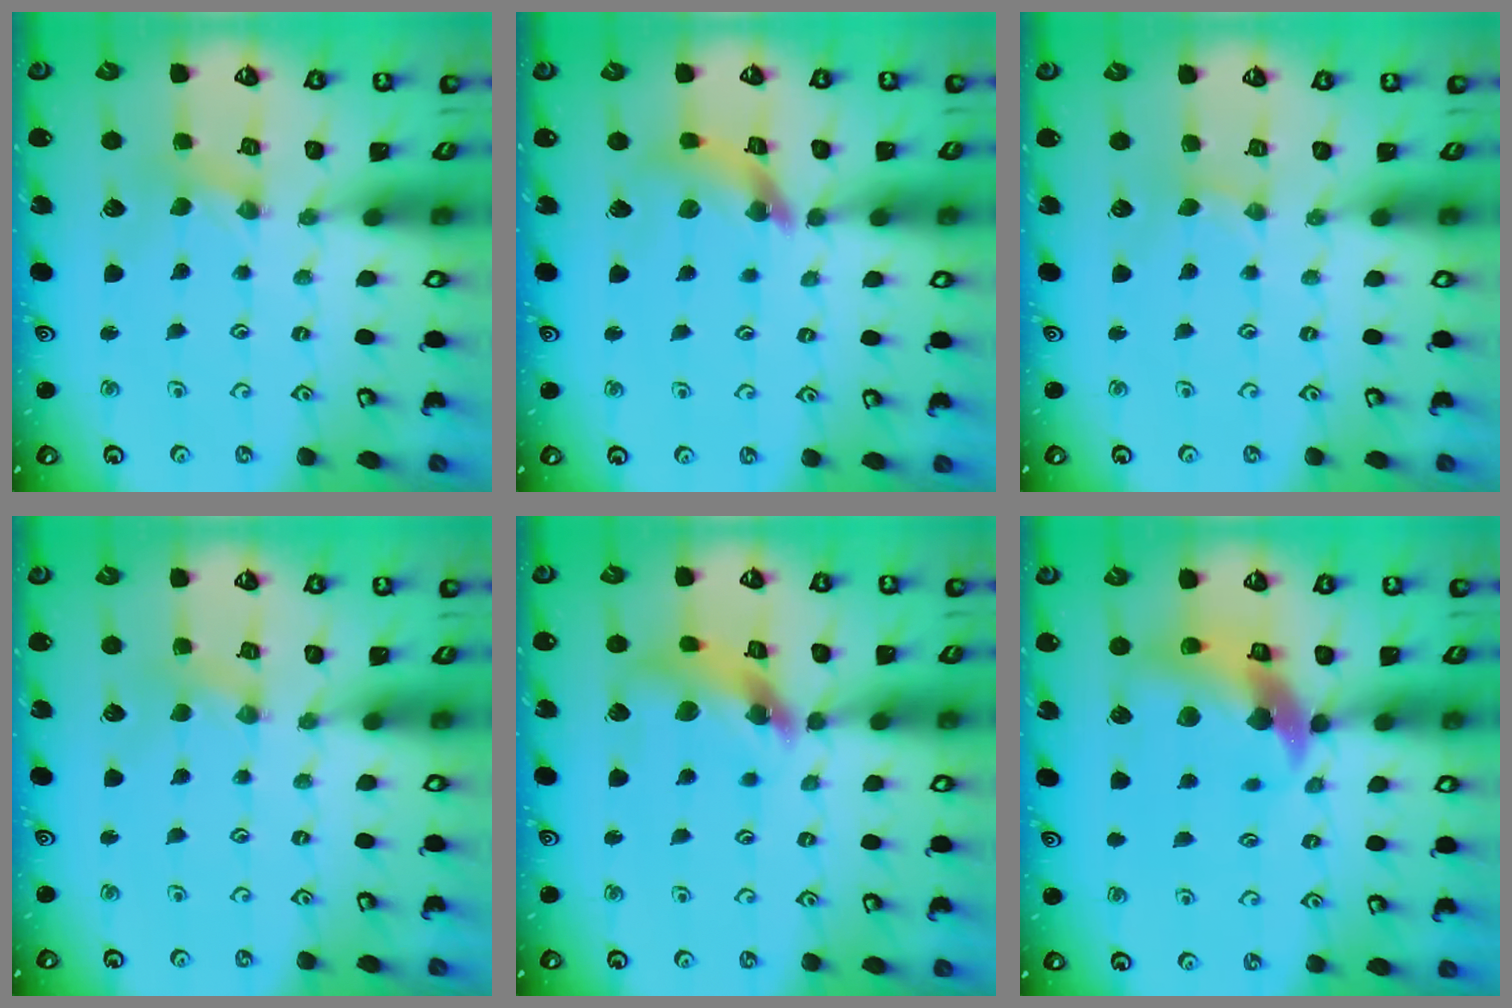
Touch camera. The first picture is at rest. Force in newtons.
{"total": 10.3, "press": 10.2, "slide": 1.2}
{"total": 0.0}
{"total": 2.0, "press": 2.0, "slide": 0.4}
{"total": 11.7, "press": 11.6, "slide": 1.5}
{"total": 12.6, "press": 12.5, "slide": 1.6}